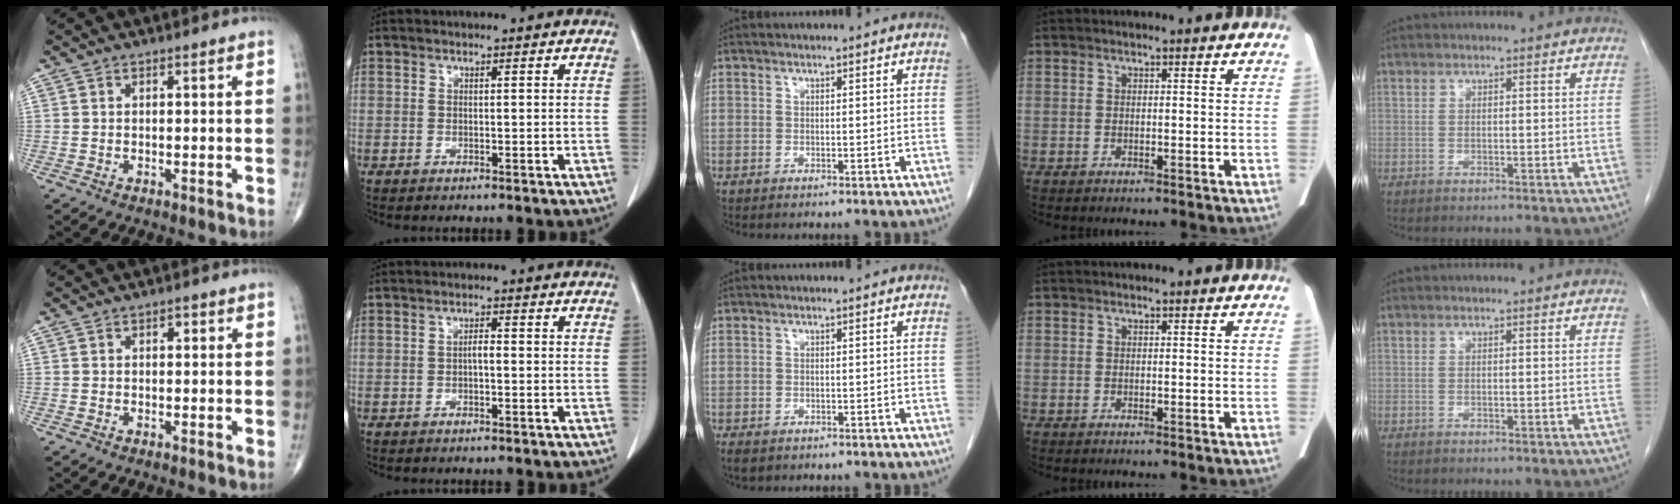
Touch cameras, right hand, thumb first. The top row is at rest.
{"thumb": {"total": 1.1, "force": [0.3, 0.7, 0.7], "torque": [-0.003, 0.002, 0.003]}, "index": {"total": 1.4, "force": [-0.2, 0.4, 1.4], "torque": [-0.023, 0.005, -0.006]}, "middle": {"total": 3.7, "force": [-2.3, 2.2, 1.8], "torque": [-0.043, -0.008, -0.033]}}